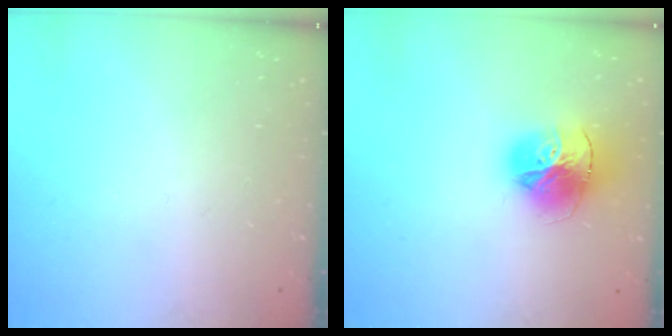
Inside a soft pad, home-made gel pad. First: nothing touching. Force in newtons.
{"total": 17.3, "press": 17.2, "slide": 1.8}